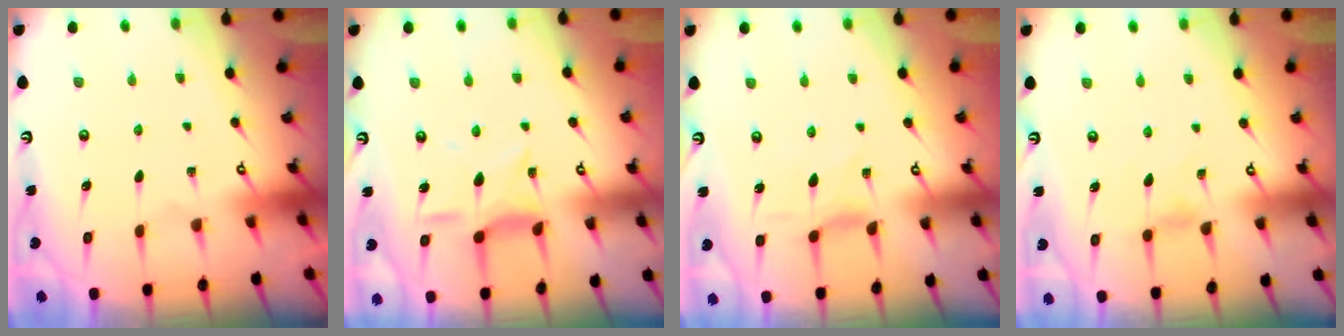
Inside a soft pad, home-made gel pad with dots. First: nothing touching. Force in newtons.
{"total": 7.7, "press": 7.7, "slide": 0.6}
{"total": 0.0}
{"total": 0.0}